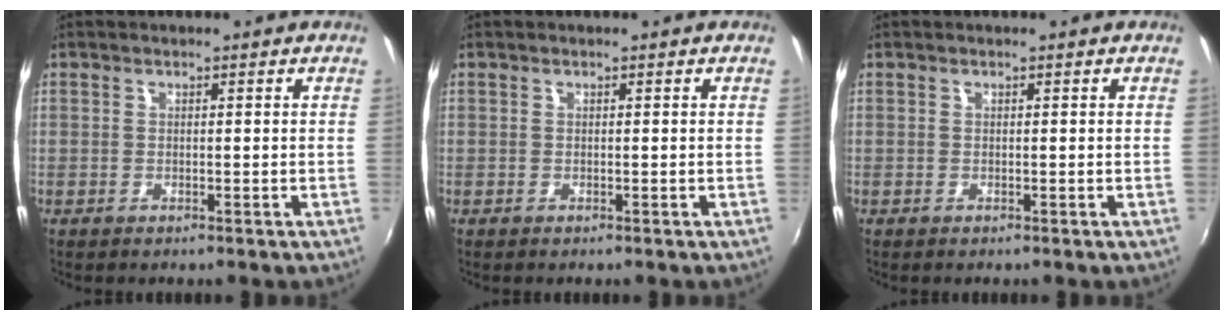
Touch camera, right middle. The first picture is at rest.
{"total": 0.0}
{"total": 0.0}